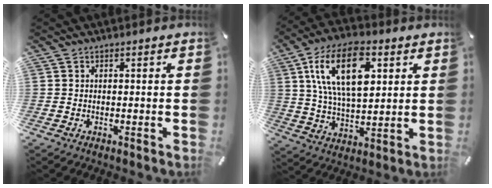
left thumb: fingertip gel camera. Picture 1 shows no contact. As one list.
[{"total": 17.9, "force": [6.4, 9.4, 13.8], "torque": [-0.279, 0.000, 0.104]}]